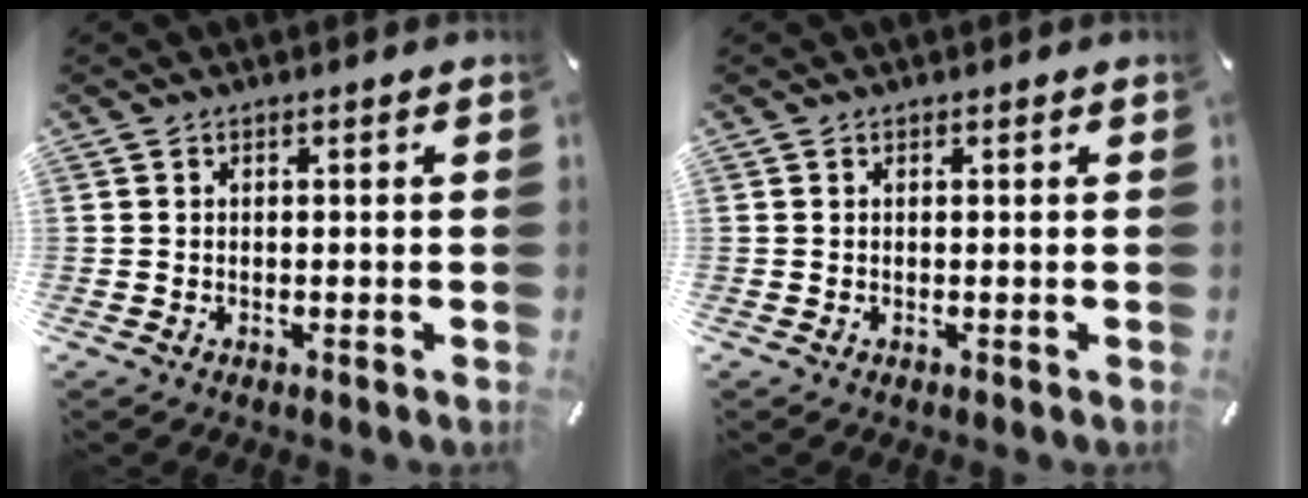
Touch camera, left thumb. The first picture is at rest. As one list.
[{"total": 0.0}]